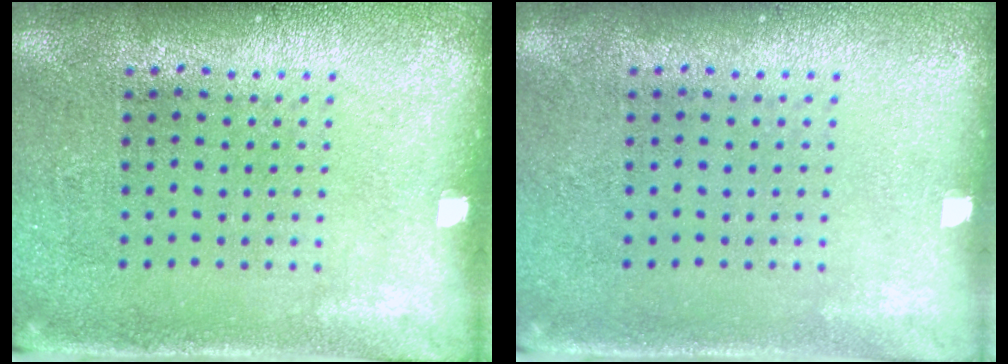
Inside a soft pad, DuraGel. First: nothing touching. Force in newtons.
{"total": 0.0}